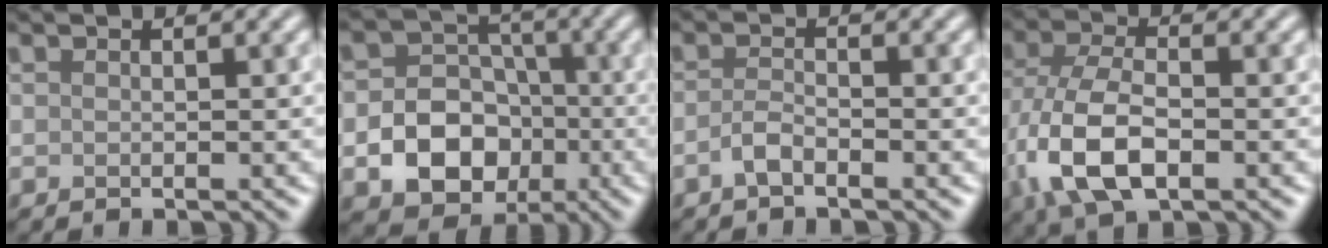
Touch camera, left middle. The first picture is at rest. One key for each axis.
{"total": 7.7, "fx": -2.2, "fy": 6.3, "fz": 3.9, "tx": -0.040, "ty": -0.009, "tz": -0.055}
{"total": 1.6, "fx": -1.0, "fy": 0.5, "fz": 1.1, "tx": -0.026, "ty": 0.003, "tz": -0.023}
{"total": 7.8, "fx": -2.5, "fy": 4.0, "fz": 6.2, "tx": -0.147, "ty": -0.005, "tz": -0.055}